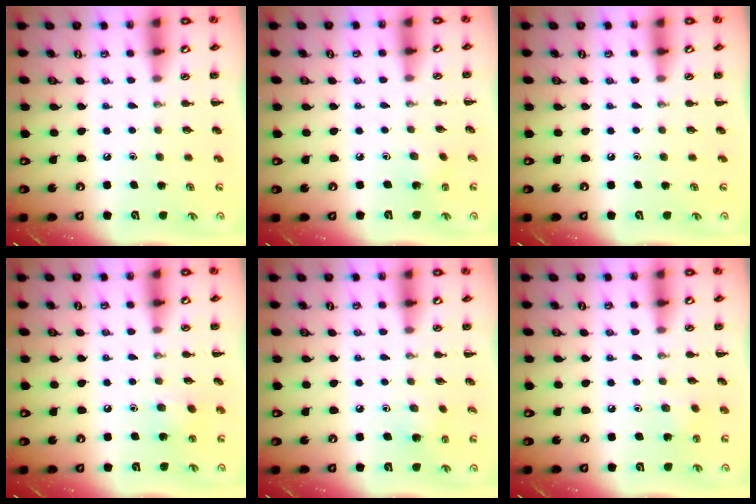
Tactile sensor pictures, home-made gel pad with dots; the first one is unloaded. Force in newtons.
{"total": 1.1, "press": 1.0, "slide": 0.5}
{"total": 0.0}
{"total": 4.6, "press": 4.5, "slide": 0.9}
{"total": 3.7, "press": 3.5, "slide": 1.1}
{"total": 5.3, "press": 5.1, "slide": 1.4}